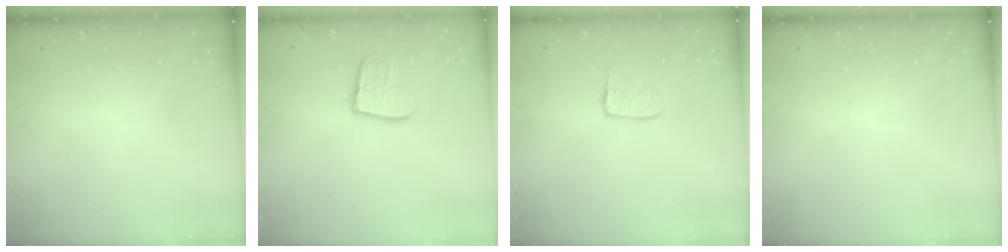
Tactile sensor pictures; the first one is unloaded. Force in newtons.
{"total": 10.9, "press": 10.8, "slide": 0.9}
{"total": 6.3, "press": 6.3, "slide": 0.3}
{"total": 0.0}